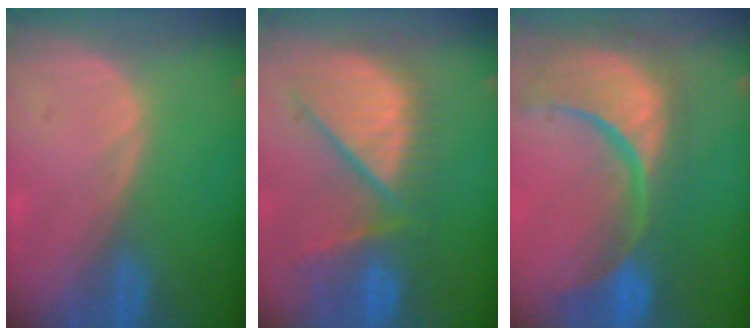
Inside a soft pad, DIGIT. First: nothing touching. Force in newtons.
{"total": 11.4, "press": 10.2, "slide": 5.1}
{"total": 15.5, "press": 12.2, "slide": 9.6}